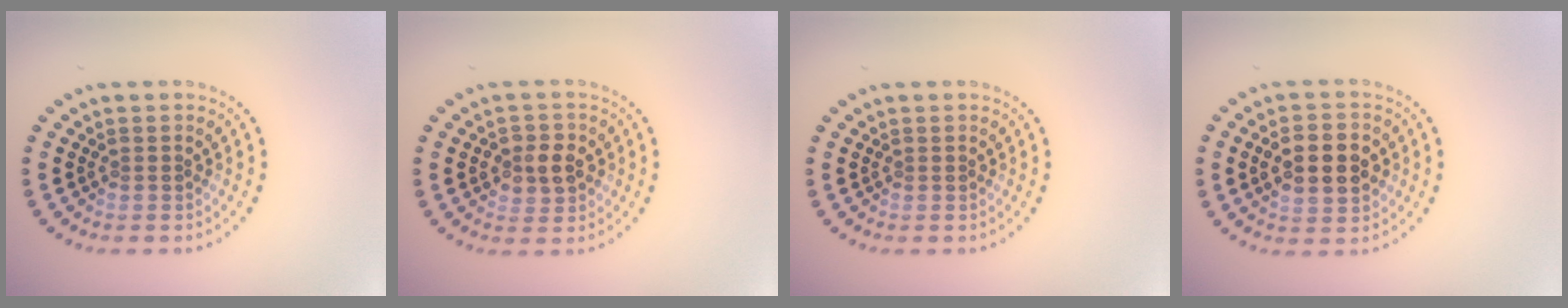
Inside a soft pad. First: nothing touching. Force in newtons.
{"total": 2.8, "press": 2.7, "slide": 0.5}
{"total": 0.0}
{"total": 5.3, "press": 5.3, "slide": 0.2}